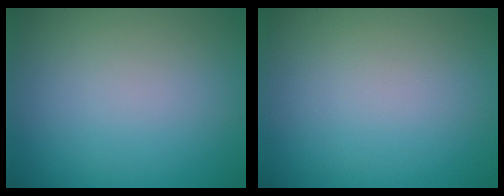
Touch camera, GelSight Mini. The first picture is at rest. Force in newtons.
{"total": 0.0}